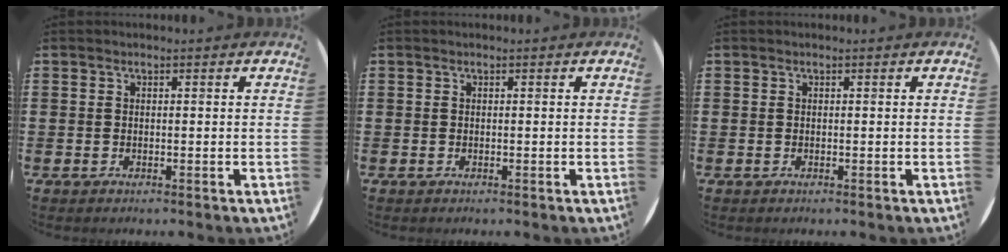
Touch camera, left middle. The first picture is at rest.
{"total": 0.0}
{"total": 0.0}